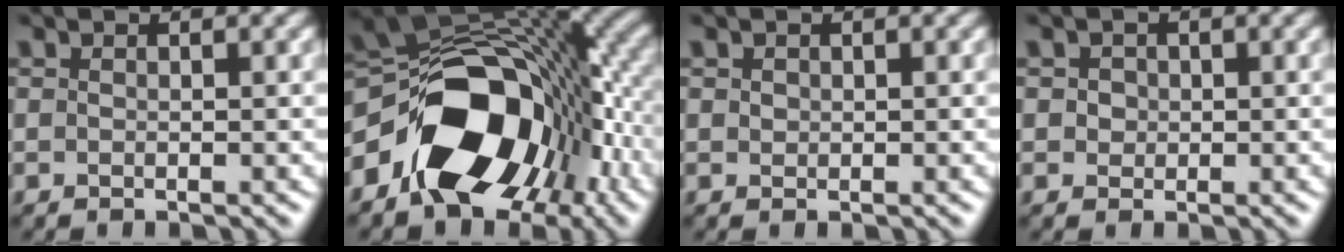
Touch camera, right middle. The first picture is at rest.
{"total": 14.9, "force": [-5.3, 9.7, 10.0], "torque": [-0.153, -0.009, -0.097]}
{"total": 0.6, "force": [0.3, 0.5, 0.2], "torque": [-0.002, -0.001, 0.005]}
{"total": 1.3, "force": [0.3, 1.1, 0.5], "torque": [-0.003, 0.002, 0.002]}